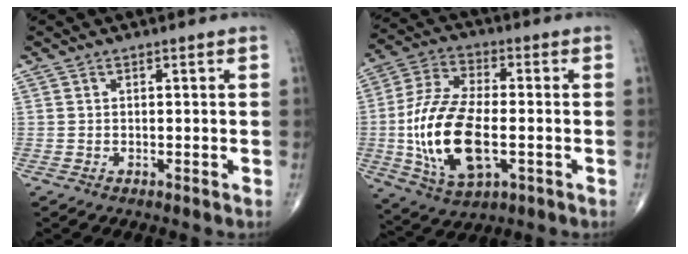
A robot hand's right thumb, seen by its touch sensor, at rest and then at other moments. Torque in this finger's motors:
{"motor_torque": [-0.24, 1.03, 1.19, 0.82, 0.61]}